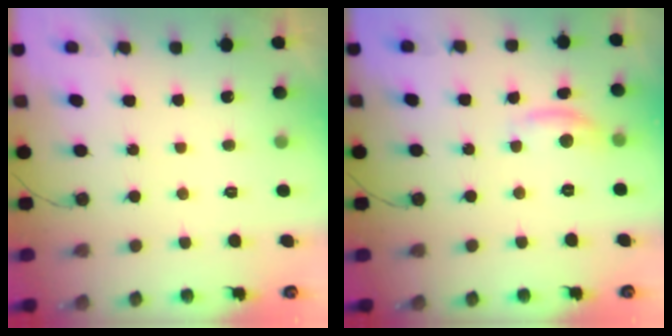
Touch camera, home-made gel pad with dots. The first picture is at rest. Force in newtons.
{"total": 6.8, "press": 6.8, "slide": 0.2}